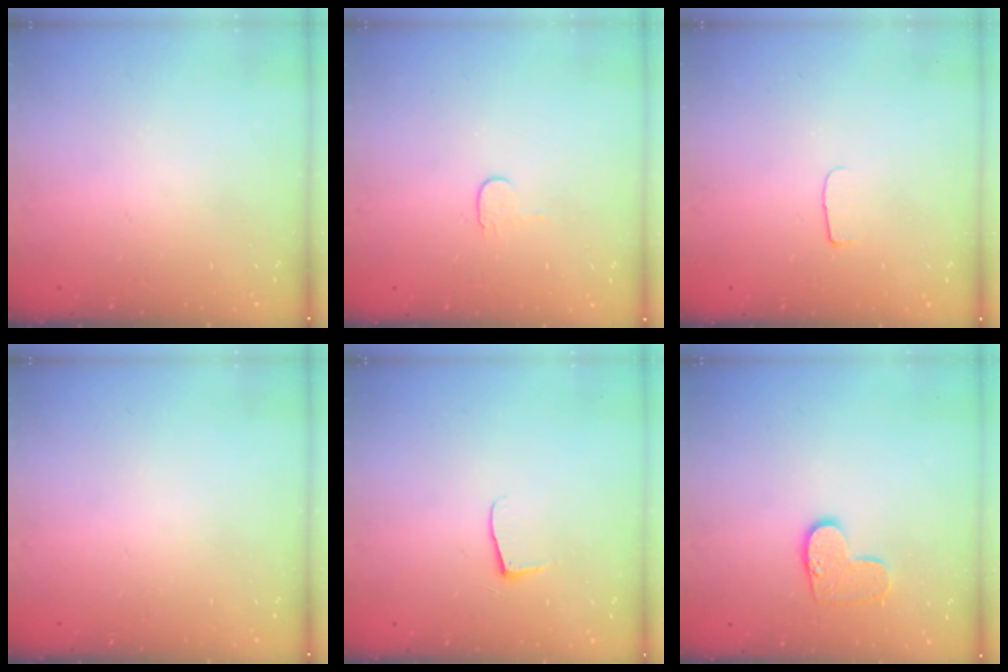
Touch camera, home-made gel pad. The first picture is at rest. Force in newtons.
{"total": 3.7, "press": 3.7, "slide": 0.4}
{"total": 4.5, "press": 4.4, "slide": 0.5}
{"total": 0.0}
{"total": 5.2, "press": 5.2, "slide": 0.5}
{"total": 9.0, "press": 9.0, "slide": 0.5}